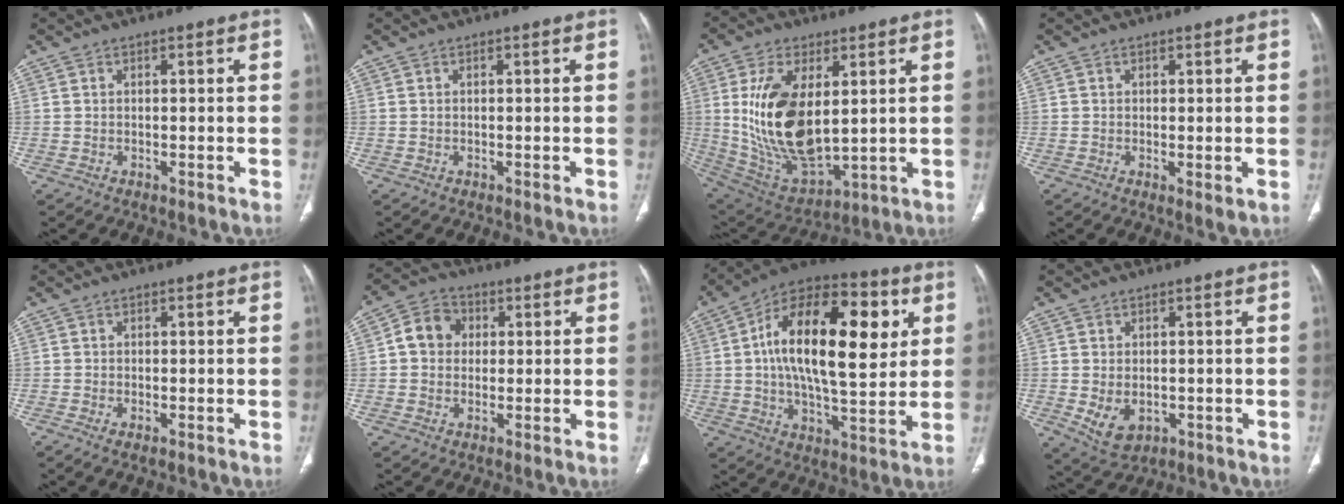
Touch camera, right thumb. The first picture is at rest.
{"total": 0.0}
{"total": 19.7, "force": [3.2, 10.2, 16.5], "torque": [-0.311, -0.022, 0.080]}
{"total": 1.8, "force": [-0.2, 0.5, 1.7], "torque": [-0.030, -0.010, -0.001]}
{"total": 1.5, "force": [-0.8, 0.6, 1.2], "torque": [-0.026, -0.002, -0.013]}
{"total": 7.0, "force": [1.0, 6.1, 3.3], "torque": [-0.039, 0.012, 0.006]}
{"total": 24.8, "force": [5.1, 11.4, 21.4], "torque": [-0.325, 0.003, 0.066]}
{"total": 5.6, "force": [-1.2, 3.9, 3.9], "torque": [-0.061, -0.004, -0.002]}